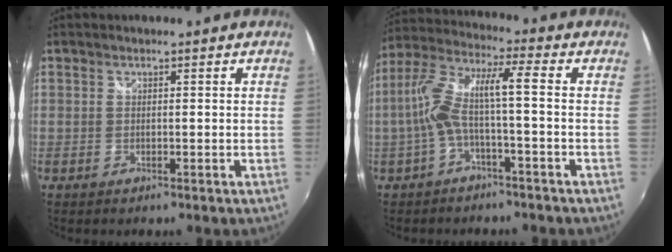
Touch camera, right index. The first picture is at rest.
{"total": 9.4, "force": [-2.0, 1.1, 9.1], "torque": [-0.190, 0.012, -0.037]}